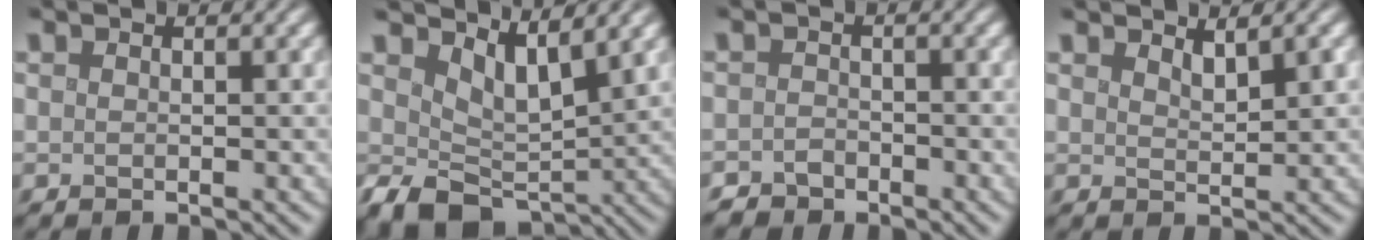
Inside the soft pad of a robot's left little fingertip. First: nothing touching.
{"total": 3.0, "force": [1.0, 1.7, 2.2], "torque": [-0.048, -0.017, 0.025]}
{"total": 2.1, "force": [-1.7, 1.3, 0.0], "torque": [0.024, 0.007, -0.034]}
{"total": 1.3, "force": [1.0, 0.2, 0.8], "torque": [-0.015, -0.002, 0.022]}